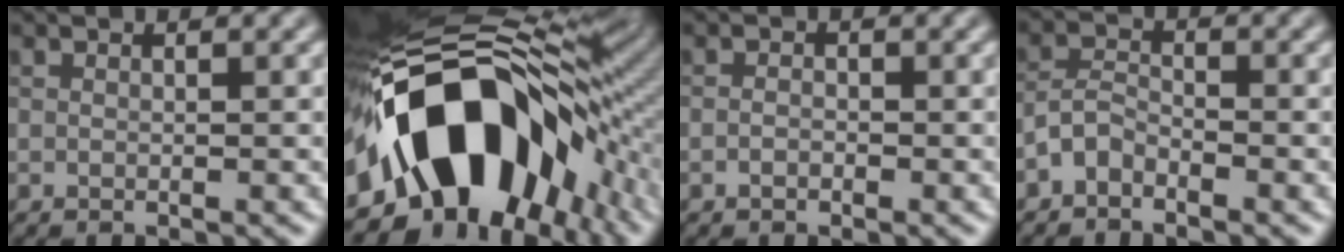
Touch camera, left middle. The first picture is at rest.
{"total": 17.6, "force": [-3.7, 11.4, 13.0], "torque": [-0.197, 0.013, -0.068]}
{"total": 0.8, "force": [-0.4, 0.6, 0.4], "torque": [-0.009, 0.001, -0.011]}
{"total": 2.0, "force": [-1.6, 0.8, 0.9], "torque": [-0.017, 0.009, -0.038]}